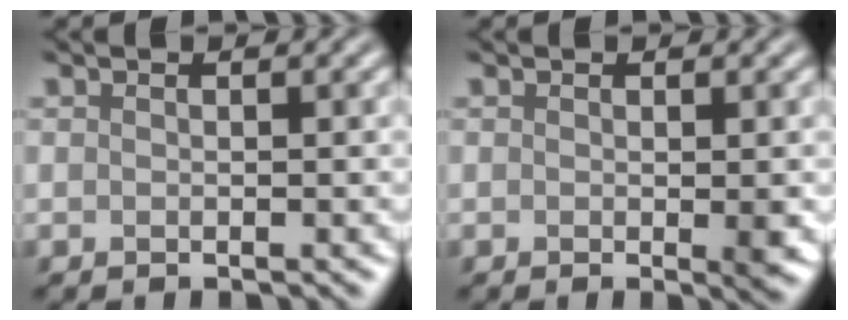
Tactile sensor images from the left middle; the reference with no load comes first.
{"total": 1.5, "force": [-0.2, 0.1, 1.5], "torque": [-0.020, -0.004, -0.001]}